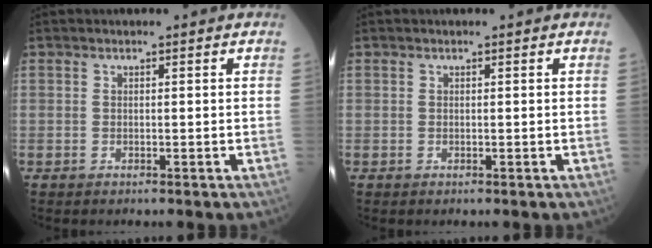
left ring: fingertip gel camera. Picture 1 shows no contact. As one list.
[{"total": 0.0}]